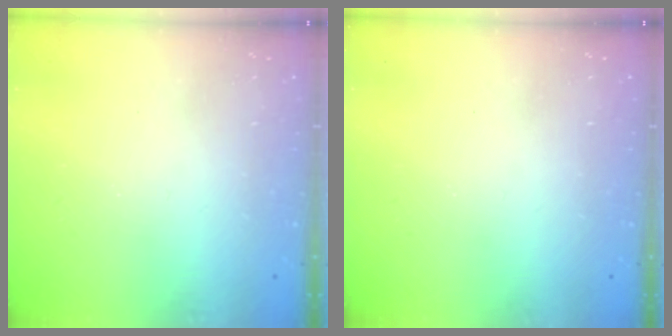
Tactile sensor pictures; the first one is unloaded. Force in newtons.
{"total": 0.0}